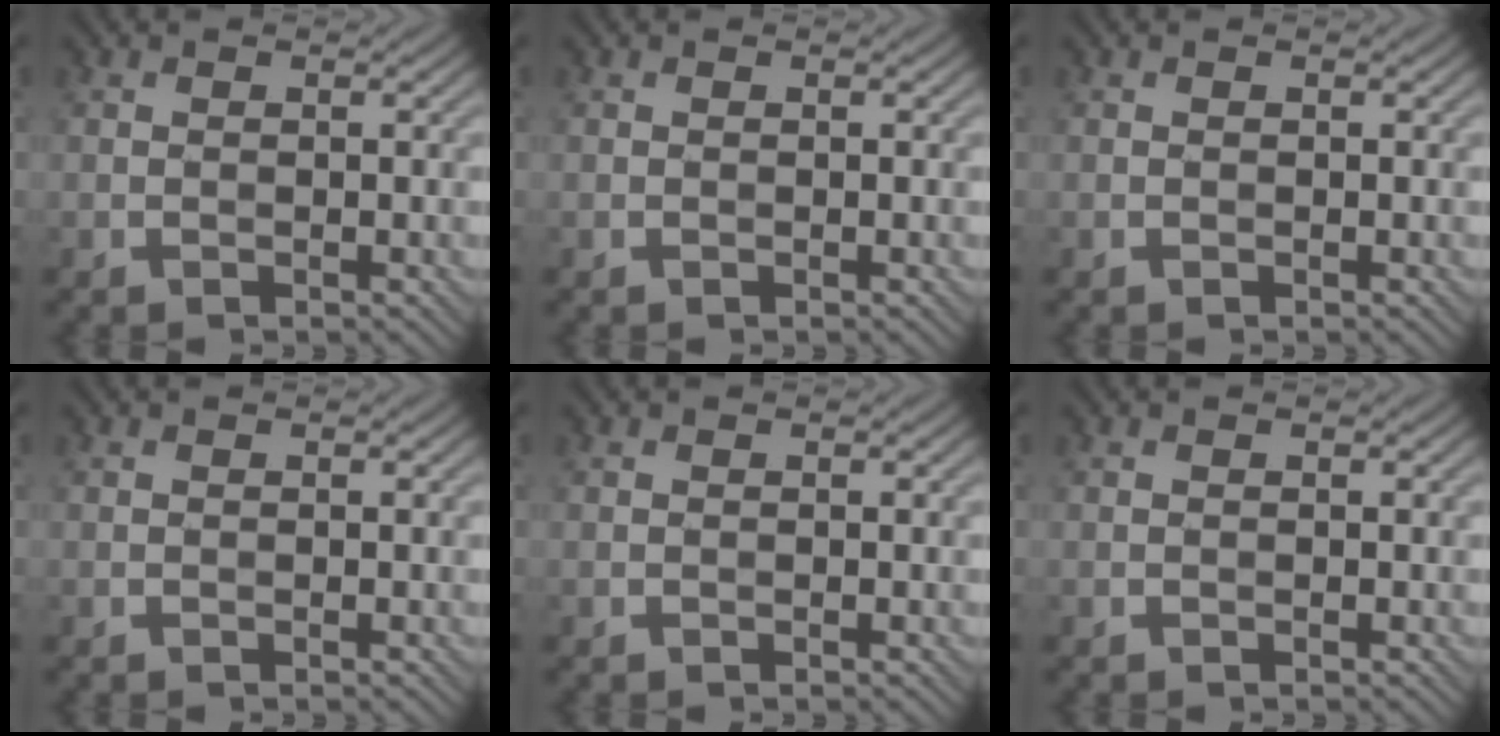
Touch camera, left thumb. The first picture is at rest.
{"total": 0.0}
{"total": 0.0}
{"total": 0.0}
{"total": 0.0}
{"total": 0.0}